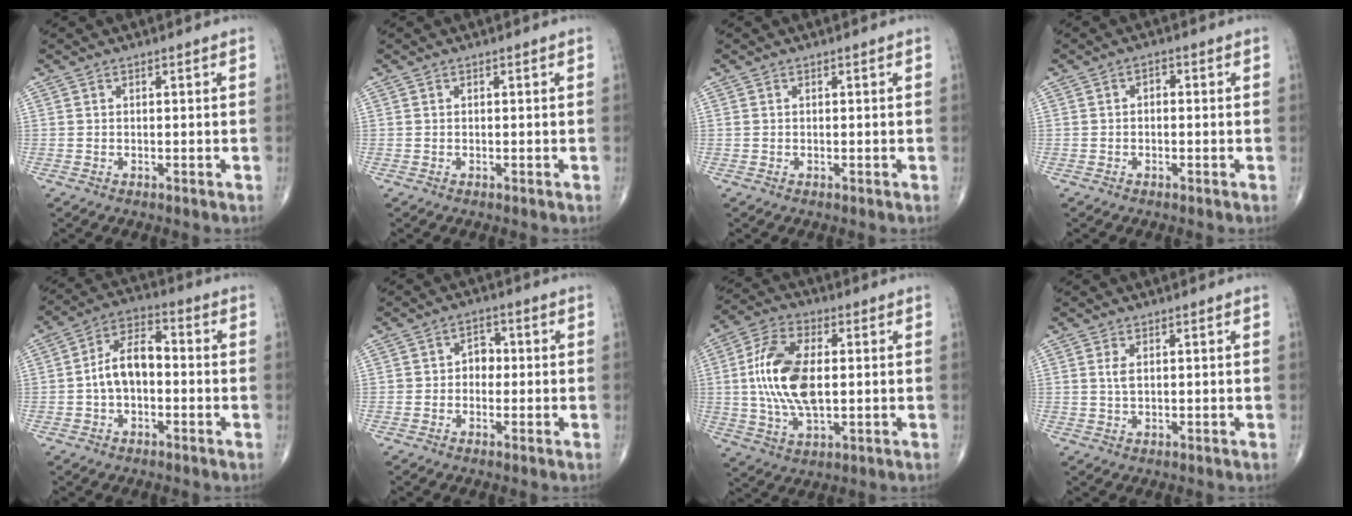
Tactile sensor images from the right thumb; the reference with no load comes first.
{"total": 0.0}
{"total": 0.0}
{"total": 1.4, "force": [-0.2, 0.9, 1.0], "torque": [-0.007, 0.008, -0.009]}
{"total": 8.8, "force": [-1.0, 5.3, 7.0], "torque": [-0.118, 0.037, -0.030]}
{"total": 3.5, "force": [-0.3, 2.8, 2.1], "torque": [-0.009, 0.015, -0.012]}
{"total": 14.6, "force": [0.9, 7.4, 12.5], "torque": [-0.252, 0.004, 0.016]}
{"total": 1.9, "force": [0.6, 0.9, 1.6], "torque": [-0.036, 0.001, 0.015]}